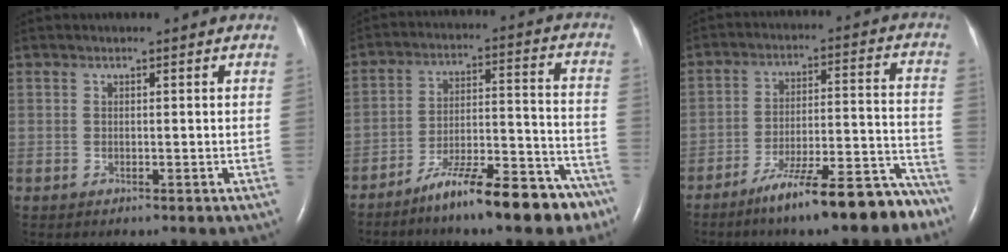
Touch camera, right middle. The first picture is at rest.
{"total": 15.6, "force": [-12.1, 3.4, 9.3], "torque": [-0.124, 0.039, -0.195]}
{"total": 15.8, "force": [-12.3, 2.6, 9.5], "torque": [-0.121, 0.033, -0.191]}